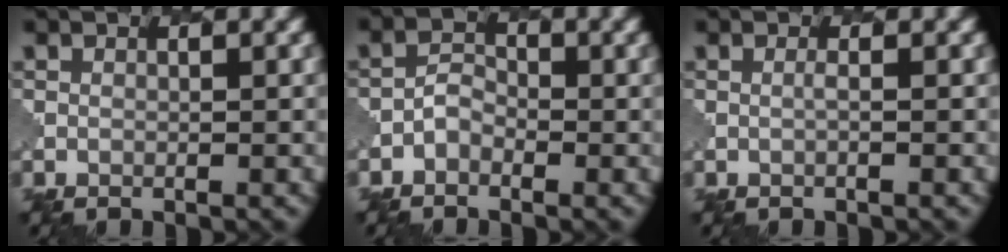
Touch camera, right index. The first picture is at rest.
{"total": 1.3, "force": [-0.7, 0.9, 0.4], "torque": [-0.007, 0.006, -0.016]}
{"total": 0.6, "force": [0.1, 0.1, 0.6], "torque": [-0.007, 0.000, 0.000]}